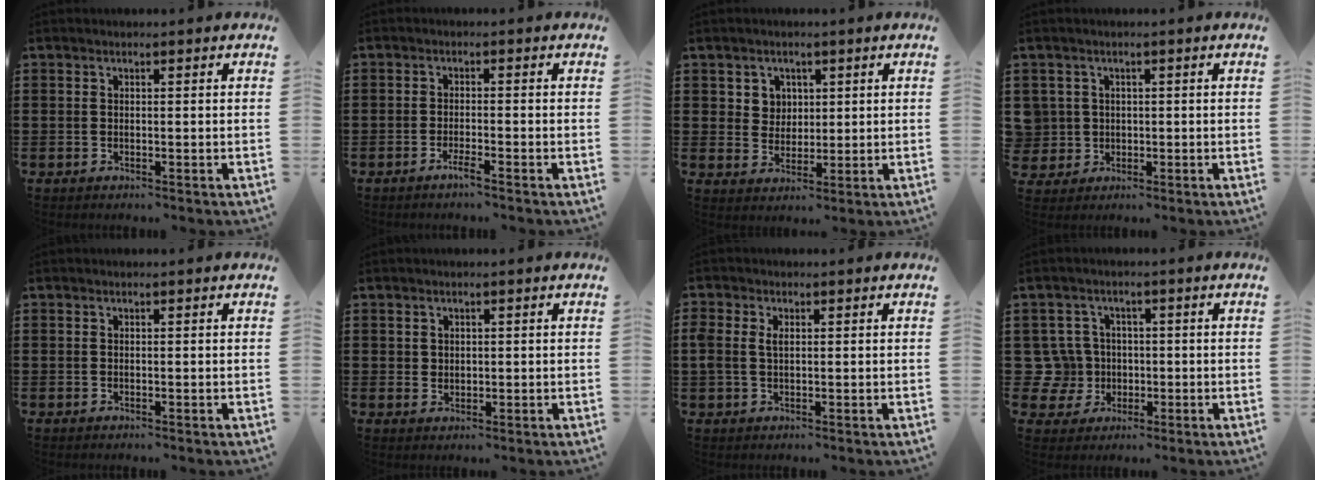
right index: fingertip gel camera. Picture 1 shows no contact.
{"total": 2.0, "force": [-1.5, -0.1, 1.3], "torque": [-0.029, -0.006, -0.028]}
{"total": 3.7, "force": [1.6, 3.3, 0.6], "torque": [-0.020, 0.008, 0.028]}
{"total": 3.3, "force": [0.1, 3.2, 0.2], "torque": [-0.020, 0.010, 0.000]}
{"total": 0.0}
{"total": 1.3, "force": [0.8, 1.0, 0.2], "torque": [-0.007, 0.003, 0.017]}
{"total": 2.1, "force": [0.3, 1.3, 1.6], "torque": [-0.036, 0.009, 0.004]}
{"total": 6.5, "force": [-0.2, 6.2, 2.0], "torque": [-0.090, 0.007, -0.006]}